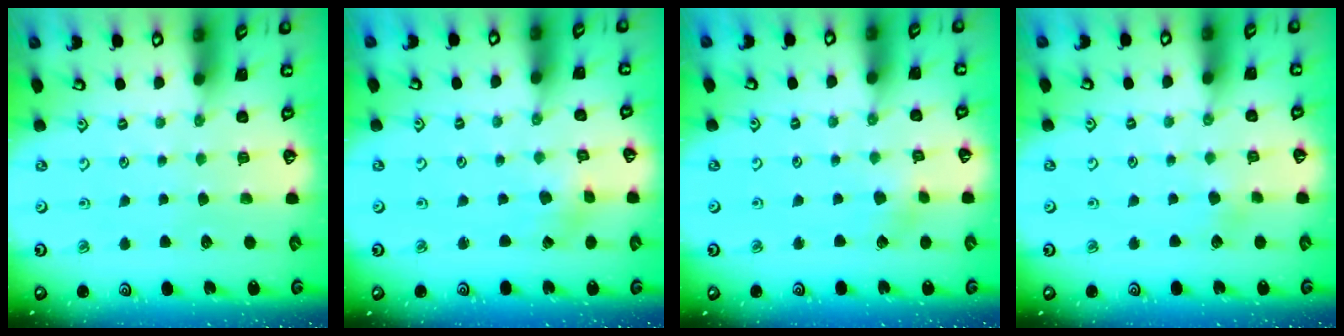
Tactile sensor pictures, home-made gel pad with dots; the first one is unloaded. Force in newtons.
{"total": 0.8, "press": 0.7, "slide": 0.3}
{"total": 2.3, "press": 2.2, "slide": 0.3}
{"total": 2.5, "press": 2.5, "slide": 0.2}